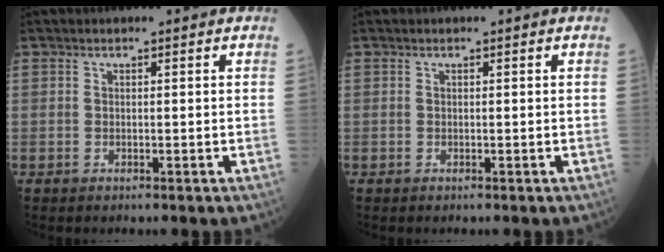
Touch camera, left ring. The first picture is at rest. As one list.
[{"total": 0.0}]